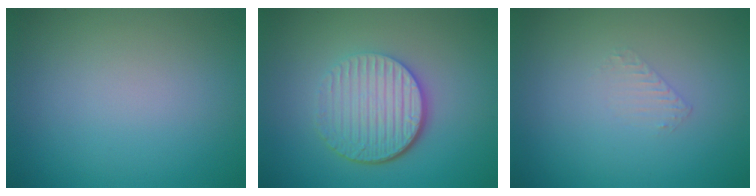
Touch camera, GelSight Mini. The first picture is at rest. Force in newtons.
{"total": 5.5, "press": 4.0, "slide": 3.9}
{"total": 0.6, "press": 0.4, "slide": 0.5}